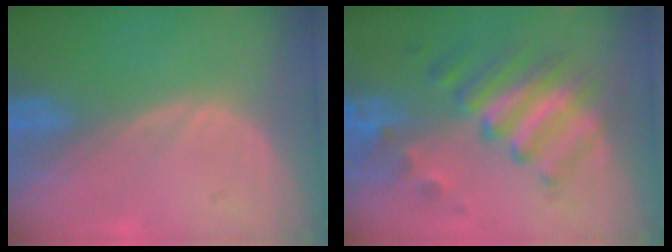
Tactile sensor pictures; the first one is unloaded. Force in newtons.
{"total": 7.7, "press": 7.7, "slide": 1.0}